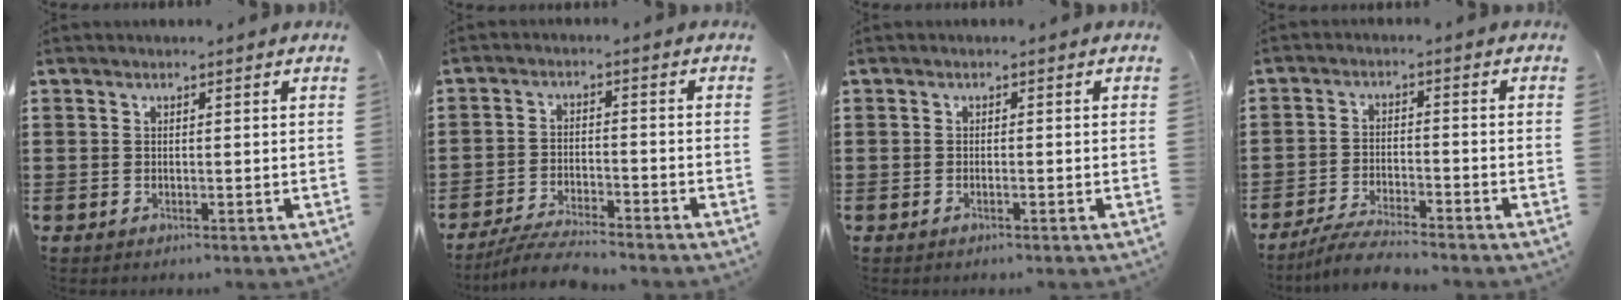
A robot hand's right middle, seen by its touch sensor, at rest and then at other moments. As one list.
[{"total": 5.0, "force": [-4.8, 0.2, 1.6], "torque": [-0.032, -0.004, -0.095]}, {"total": 0.6, "force": [-0.4, 0.0, 0.5], "torque": [-0.009, -0.001, -0.007]}, {"total": 4.8, "force": [-4.4, 0.2, 1.9], "torque": [-0.045, -0.007, -0.089]}]